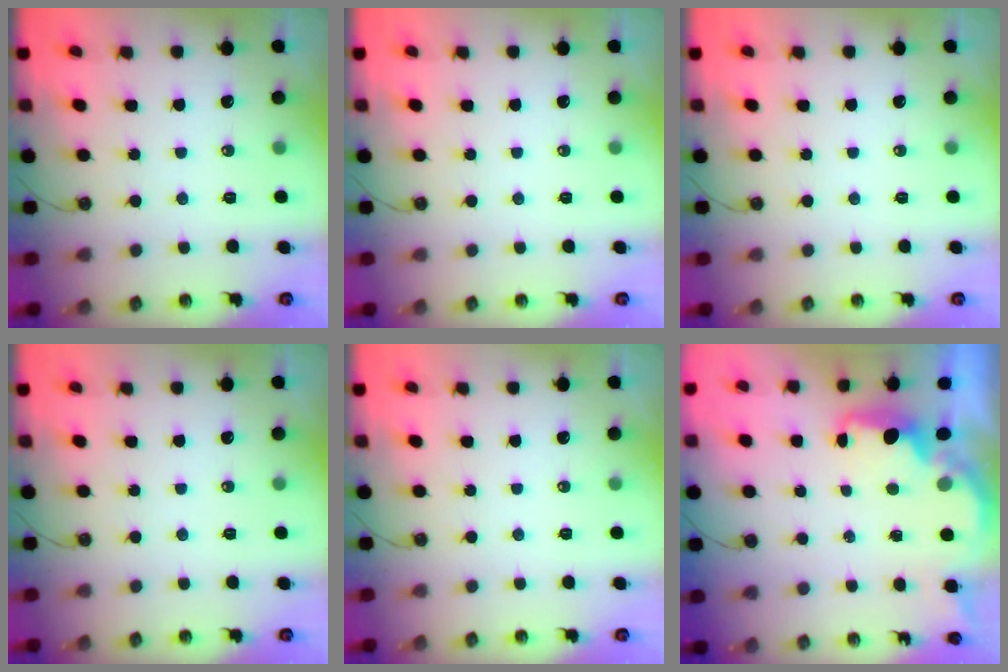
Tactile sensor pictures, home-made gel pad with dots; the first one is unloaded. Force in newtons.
{"total": 0.0}
{"total": 0.0}
{"total": 0.0}
{"total": 0.0}
{"total": 2.1, "press": 2.0, "slide": 0.7}